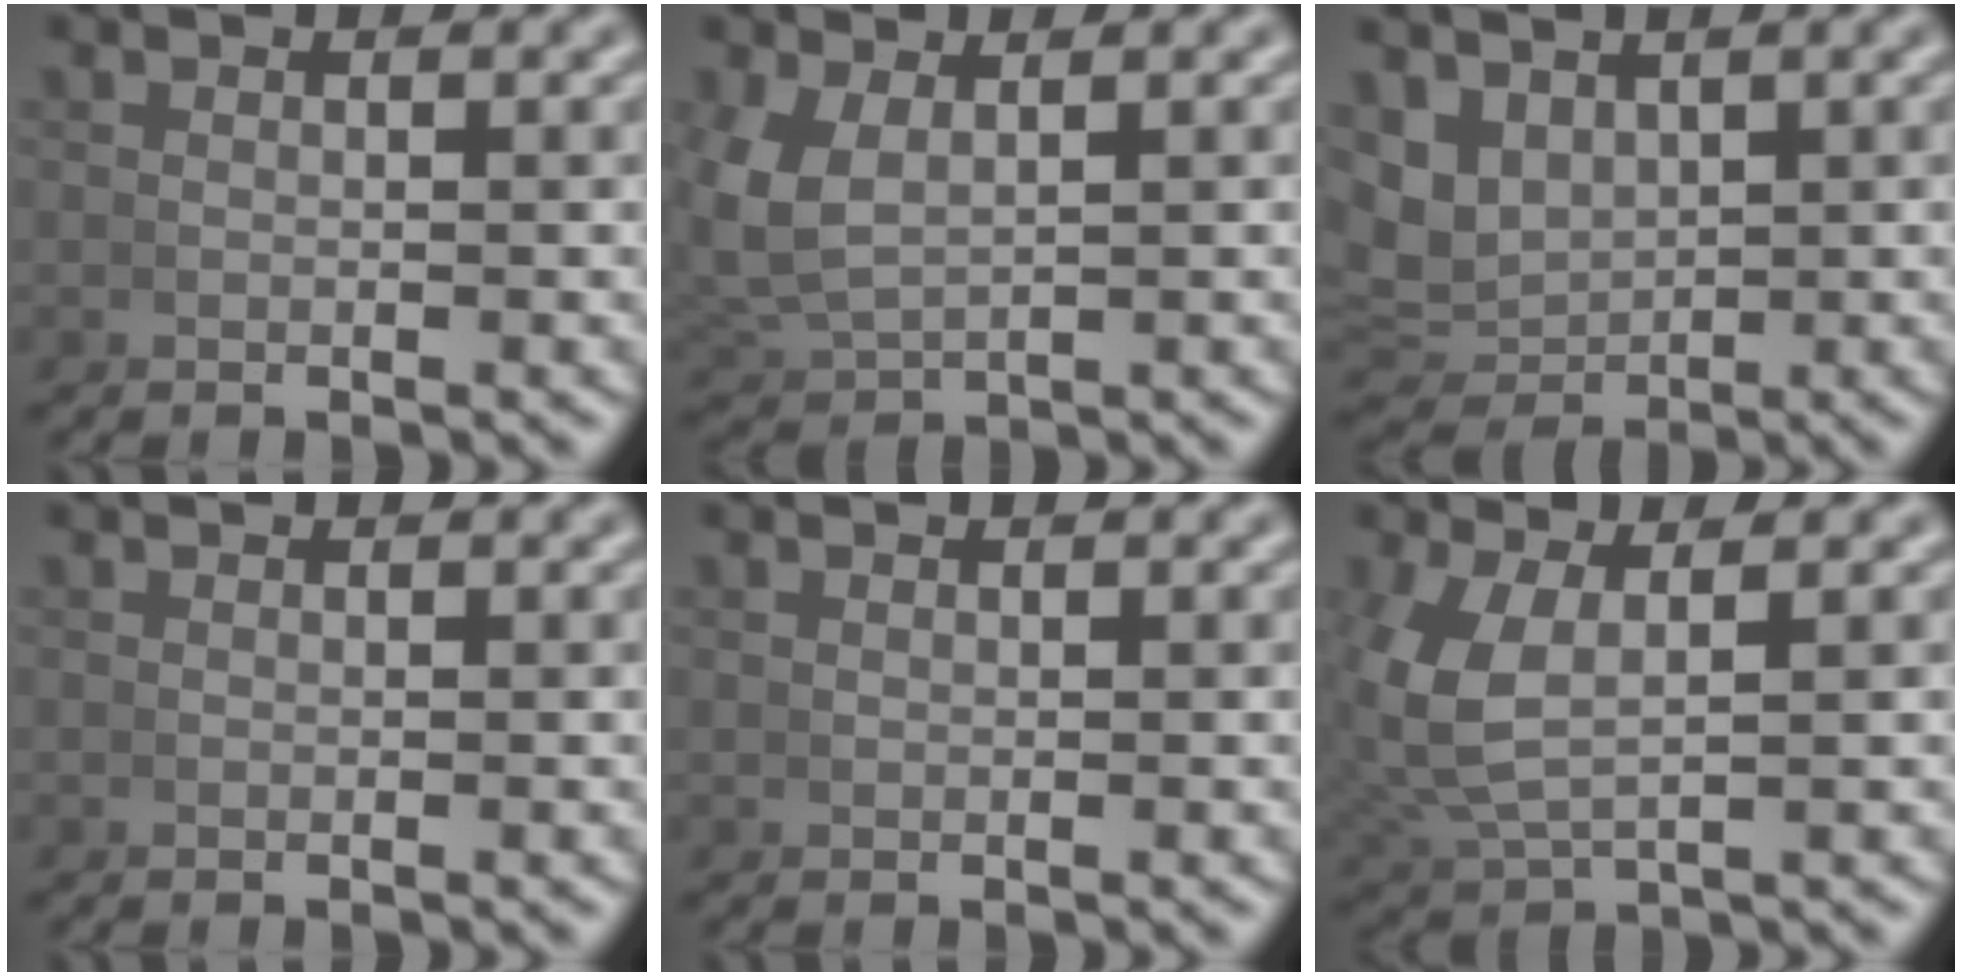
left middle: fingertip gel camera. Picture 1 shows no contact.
{"total": 4.1, "force": [1.1, 3.0, 2.5], "torque": [-0.087, -0.009, 0.035]}
{"total": 7.3, "force": [1.6, 6.3, 3.4], "torque": [-0.104, -0.027, 0.039]}
{"total": 0.0}
{"total": 0.0}
{"total": 5.1, "force": [1.1, 3.2, 3.9], "torque": [-0.114, -0.008, 0.033]}